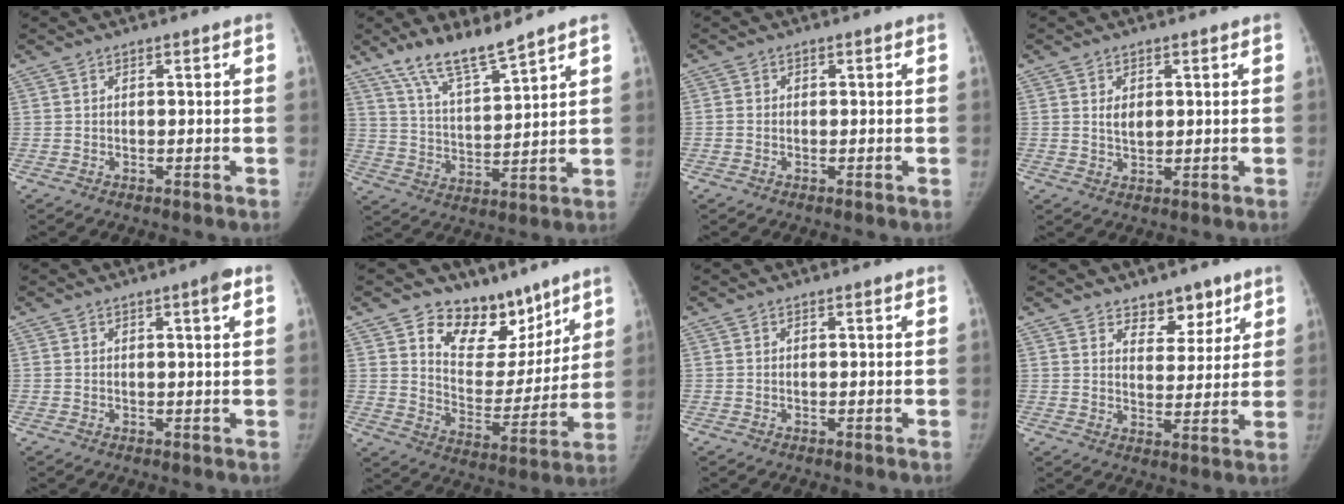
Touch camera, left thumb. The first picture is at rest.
{"total": 10.4, "force": [8.4, 1.6, 5.9], "torque": [-0.101, -0.051, 0.165]}
{"total": 1.0, "force": [-0.3, 0.9, 0.4], "torque": [-0.003, 0.003, -0.006]}
{"total": 3.2, "force": [1.0, 2.4, 1.9], "torque": [-0.016, -0.009, 0.021]}
{"total": 2.4, "force": [1.1, 0.4, 2.2], "torque": [-0.027, 0.000, 0.011]}
{"total": 14.8, "force": [10.2, 9.3, 5.3], "torque": [-0.016, -0.065, 0.172]}
{"total": 0.0}
{"total": 6.6, "force": [4.7, 4.0, 2.4], "torque": [0.004, -0.032, 0.074]}